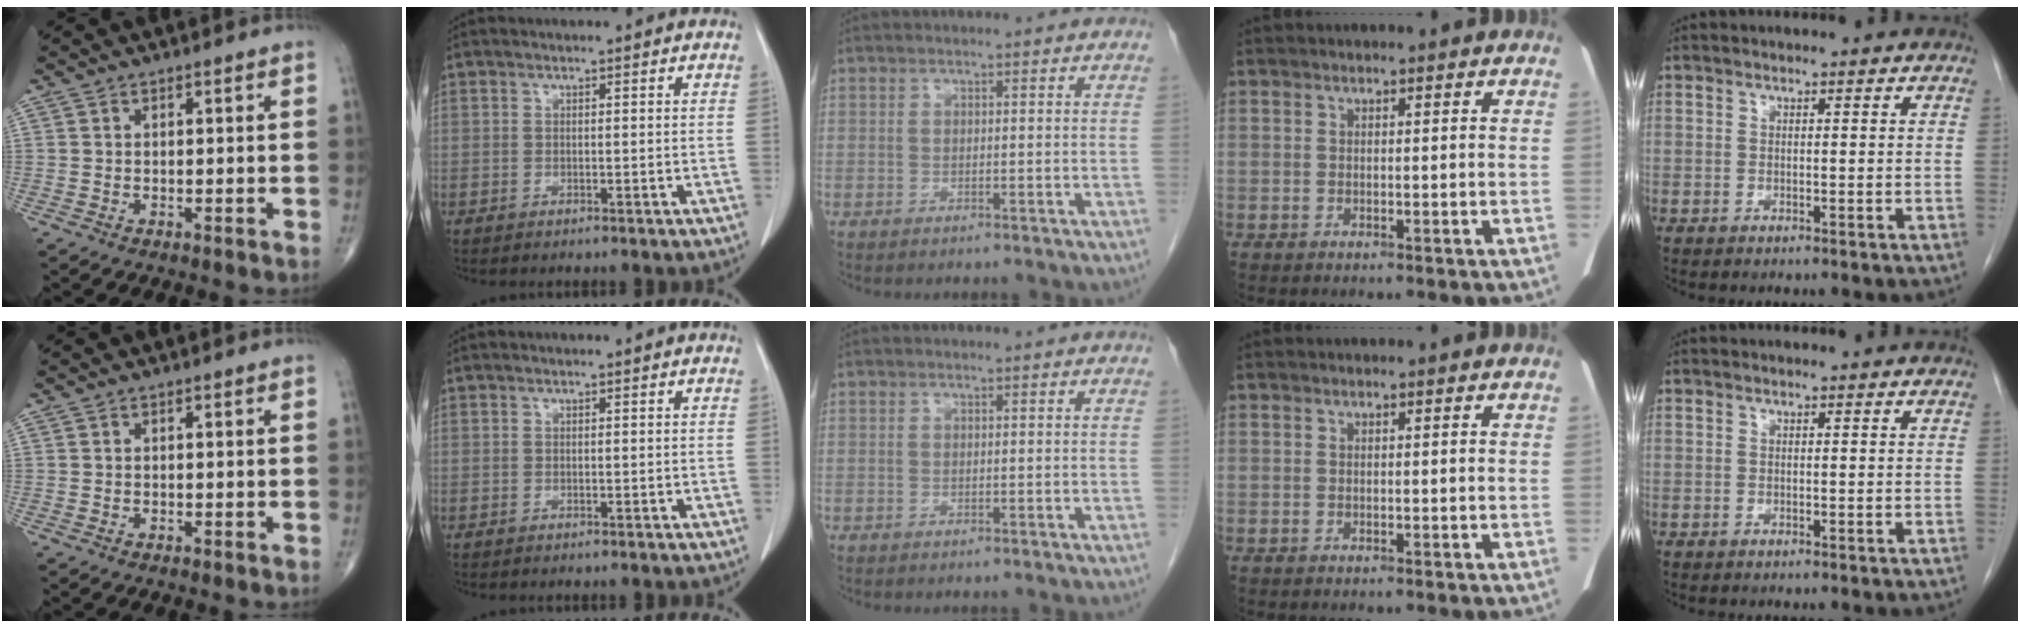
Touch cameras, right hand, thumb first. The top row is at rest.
{}